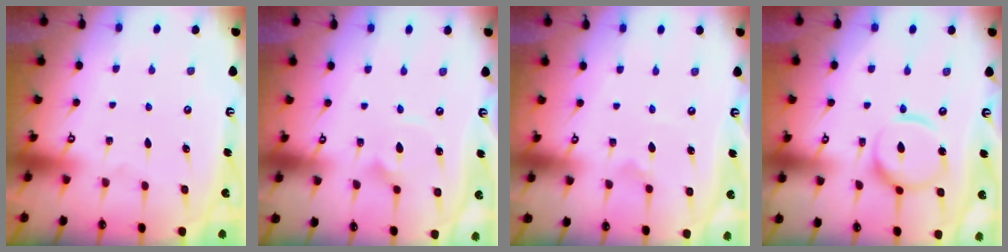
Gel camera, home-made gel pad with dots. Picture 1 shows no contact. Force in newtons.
{"total": 2.7, "press": 2.7, "slide": 0.1}
{"total": 0.6, "press": 0.6, "slide": 0.0}
{"total": 11.8, "press": 11.7, "slide": 1.2}